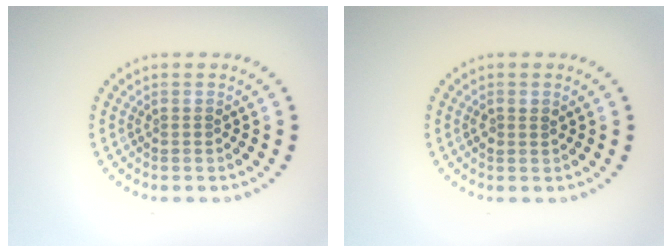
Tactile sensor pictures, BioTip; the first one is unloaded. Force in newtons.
{"total": 1.0, "press": 0.9, "slide": 0.4}